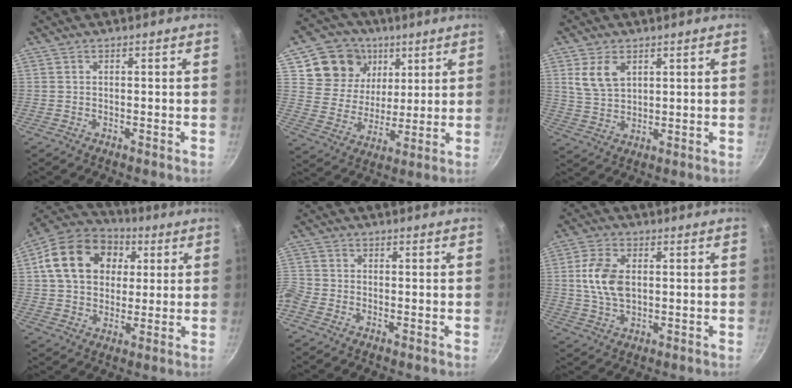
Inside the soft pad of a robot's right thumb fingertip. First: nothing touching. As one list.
[{"total": 14.2, "force": [6.5, 11.6, 4.9], "torque": [-0.052, -0.029, 0.115]}, {"total": 6.7, "force": [2.8, 4.3, 4.3], "torque": [-0.071, -0.012, 0.060]}, {"total": 18.4, "force": [4.5, 14.2, 10.9], "torque": [-0.167, 0.021, 0.065]}, {"total": 4.4, "force": [-2.5, 3.1, 1.9], "torque": [-0.053, 0.010, -0.066]}, {"total": 9.2, "force": [0.9, 5.9, 7.0], "torque": [-0.128, 0.005, 0.016]}]